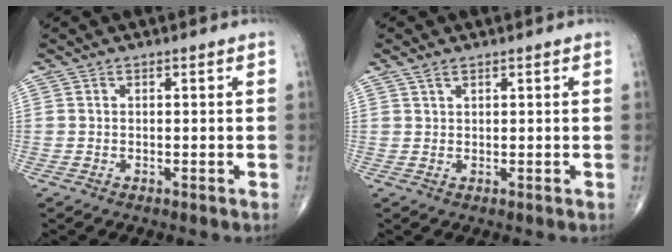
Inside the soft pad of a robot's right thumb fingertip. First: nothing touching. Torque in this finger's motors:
{"motor_torque": [0.26, -0.12, 0.26, 0.16, 0.01]}